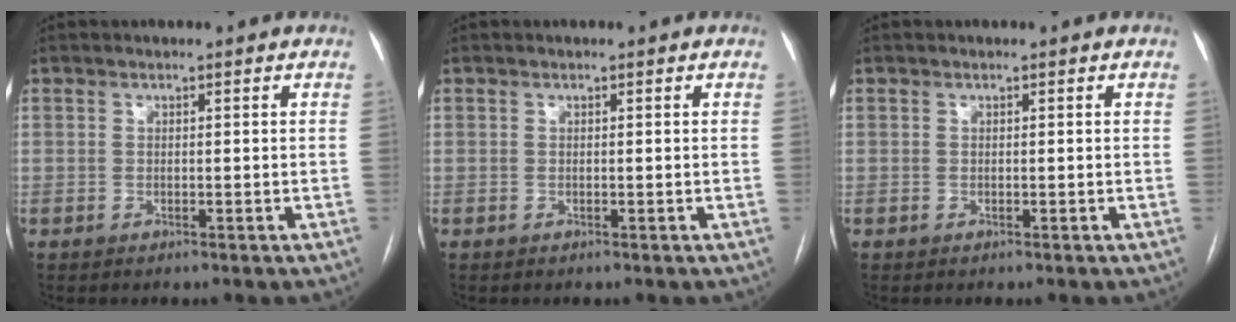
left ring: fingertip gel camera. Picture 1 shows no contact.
{"total": 0.0}
{"total": 0.0}